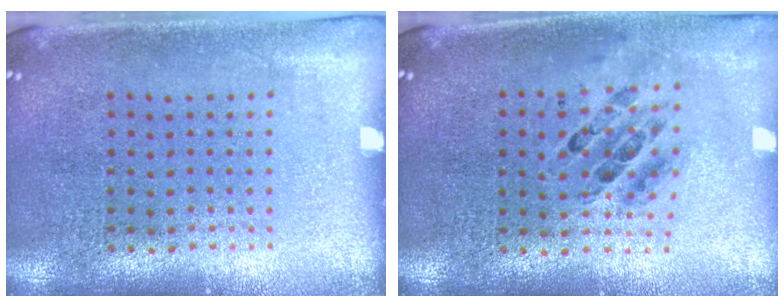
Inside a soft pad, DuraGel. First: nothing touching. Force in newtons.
{"total": 0.7, "press": 0.7, "slide": 0.2}